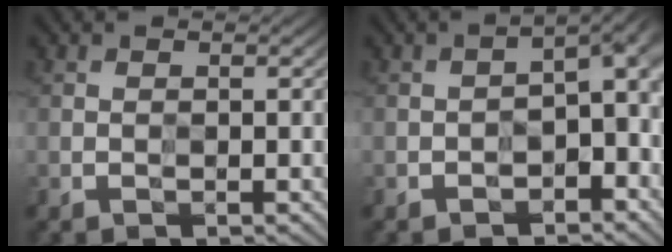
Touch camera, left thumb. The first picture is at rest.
{"total": 6.6, "force": [-2.7, 3.4, 5.0], "torque": [-0.065, -0.005, -0.045]}